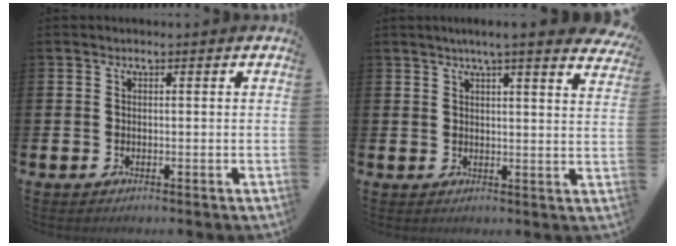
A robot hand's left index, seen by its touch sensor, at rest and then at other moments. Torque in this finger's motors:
{"motor_torque": [1.26, -0.88, 0.93, 0.06]}